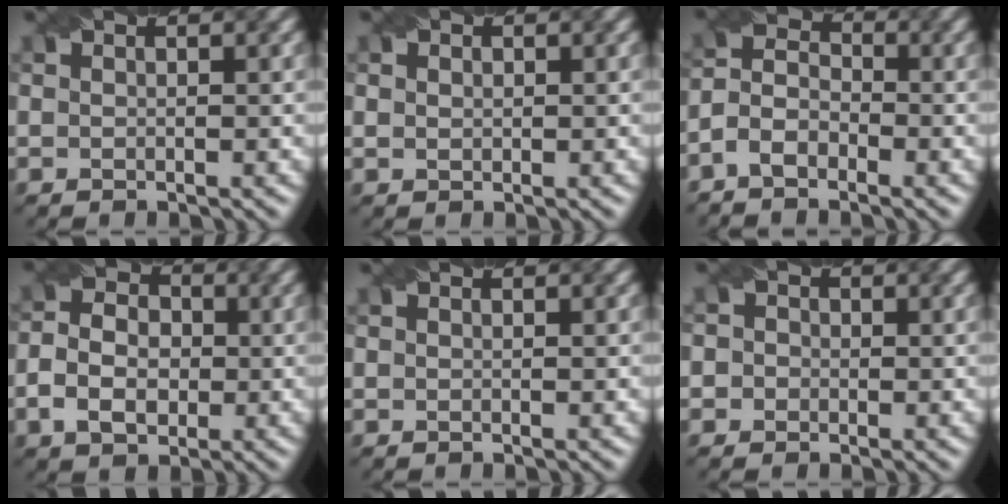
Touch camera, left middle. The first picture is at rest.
{"total": 1.0, "force": [0.5, 0.8, 0.5], "torque": [-0.007, 0.003, 0.008]}
{"total": 3.6, "force": [-2.4, 1.8, 1.9], "torque": [-0.041, 0.009, -0.056]}
{"total": 5.0, "force": [-0.8, 3.9, 3.1], "torque": [-0.060, 0.004, -0.018]}
{"total": 0.0}
{"total": 2.4, "force": [0.4, 2.2, 0.8], "torque": [0.012, 0.019, -0.021]}